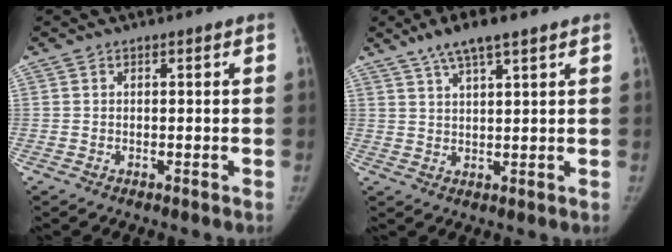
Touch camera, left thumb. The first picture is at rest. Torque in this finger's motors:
{"motor_torque": [0.02, 0.02, 0.85, -0.74, 0.03]}